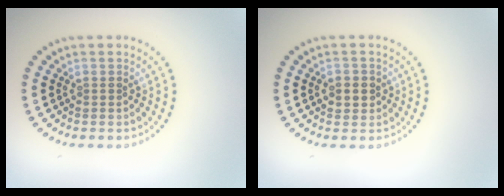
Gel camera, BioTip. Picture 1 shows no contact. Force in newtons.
{"total": 2.0, "press": 1.9, "slide": 0.5}